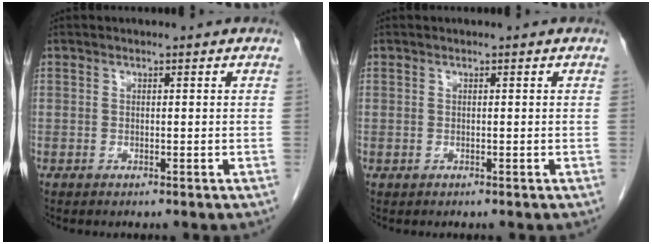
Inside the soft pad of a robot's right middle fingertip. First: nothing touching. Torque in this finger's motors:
{"motor_torque": [0.03, 0.10, 0.00, 0.00]}